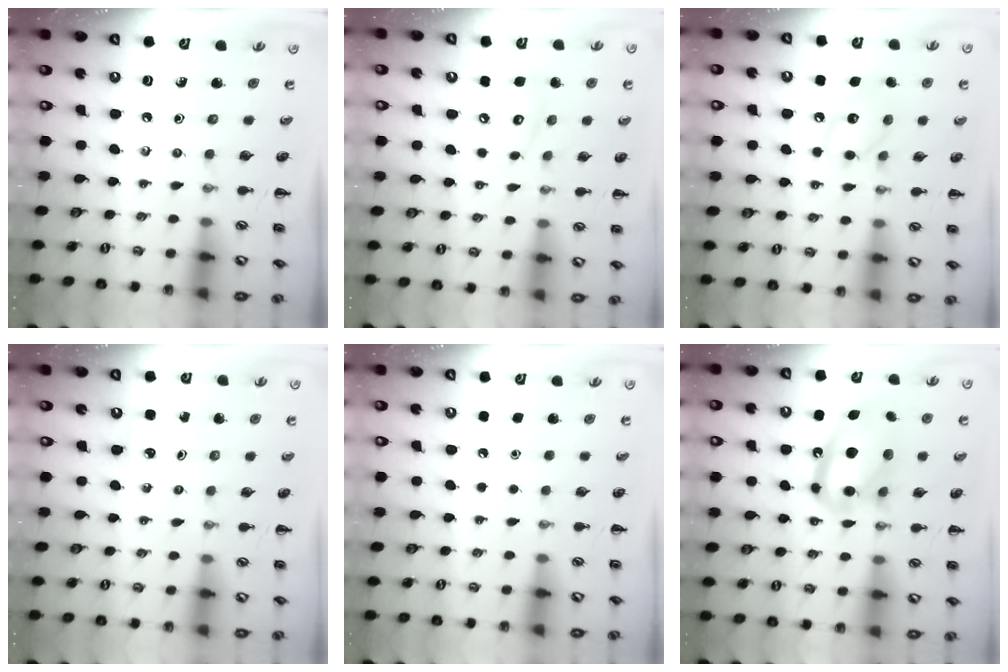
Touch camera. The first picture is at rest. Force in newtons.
{"total": 7.0, "press": 7.0, "slide": 1.0}
{"total": 10.1, "press": 10.0, "slide": 0.6}
{"total": 3.1, "press": 2.9, "slide": 1.1}
{"total": 2.3, "press": 2.3, "slide": 0.1}
{"total": 14.9, "press": 14.4, "slide": 3.6}